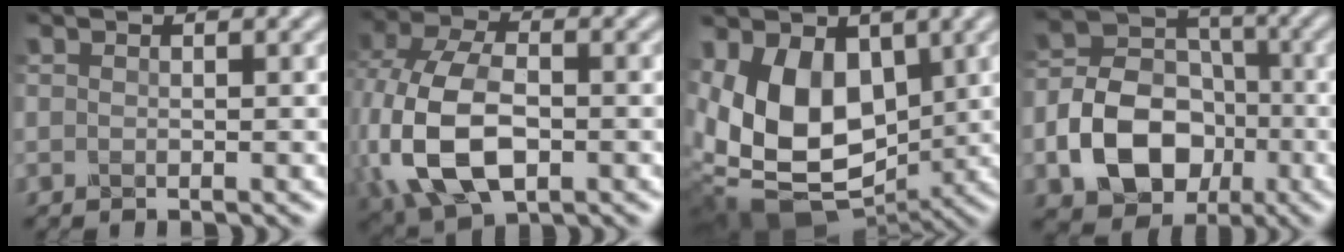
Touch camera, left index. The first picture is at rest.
{"total": 10.7, "force": [-1.7, 7.0, 7.9], "torque": [-0.207, -0.010, -0.036]}
{"total": 11.7, "force": [0.6, 7.9, 8.5], "torque": [-0.172, -0.027, 0.015]}
{"total": 8.8, "force": [-3.0, 6.7, 4.9], "torque": [-0.091, 0.002, -0.059]}